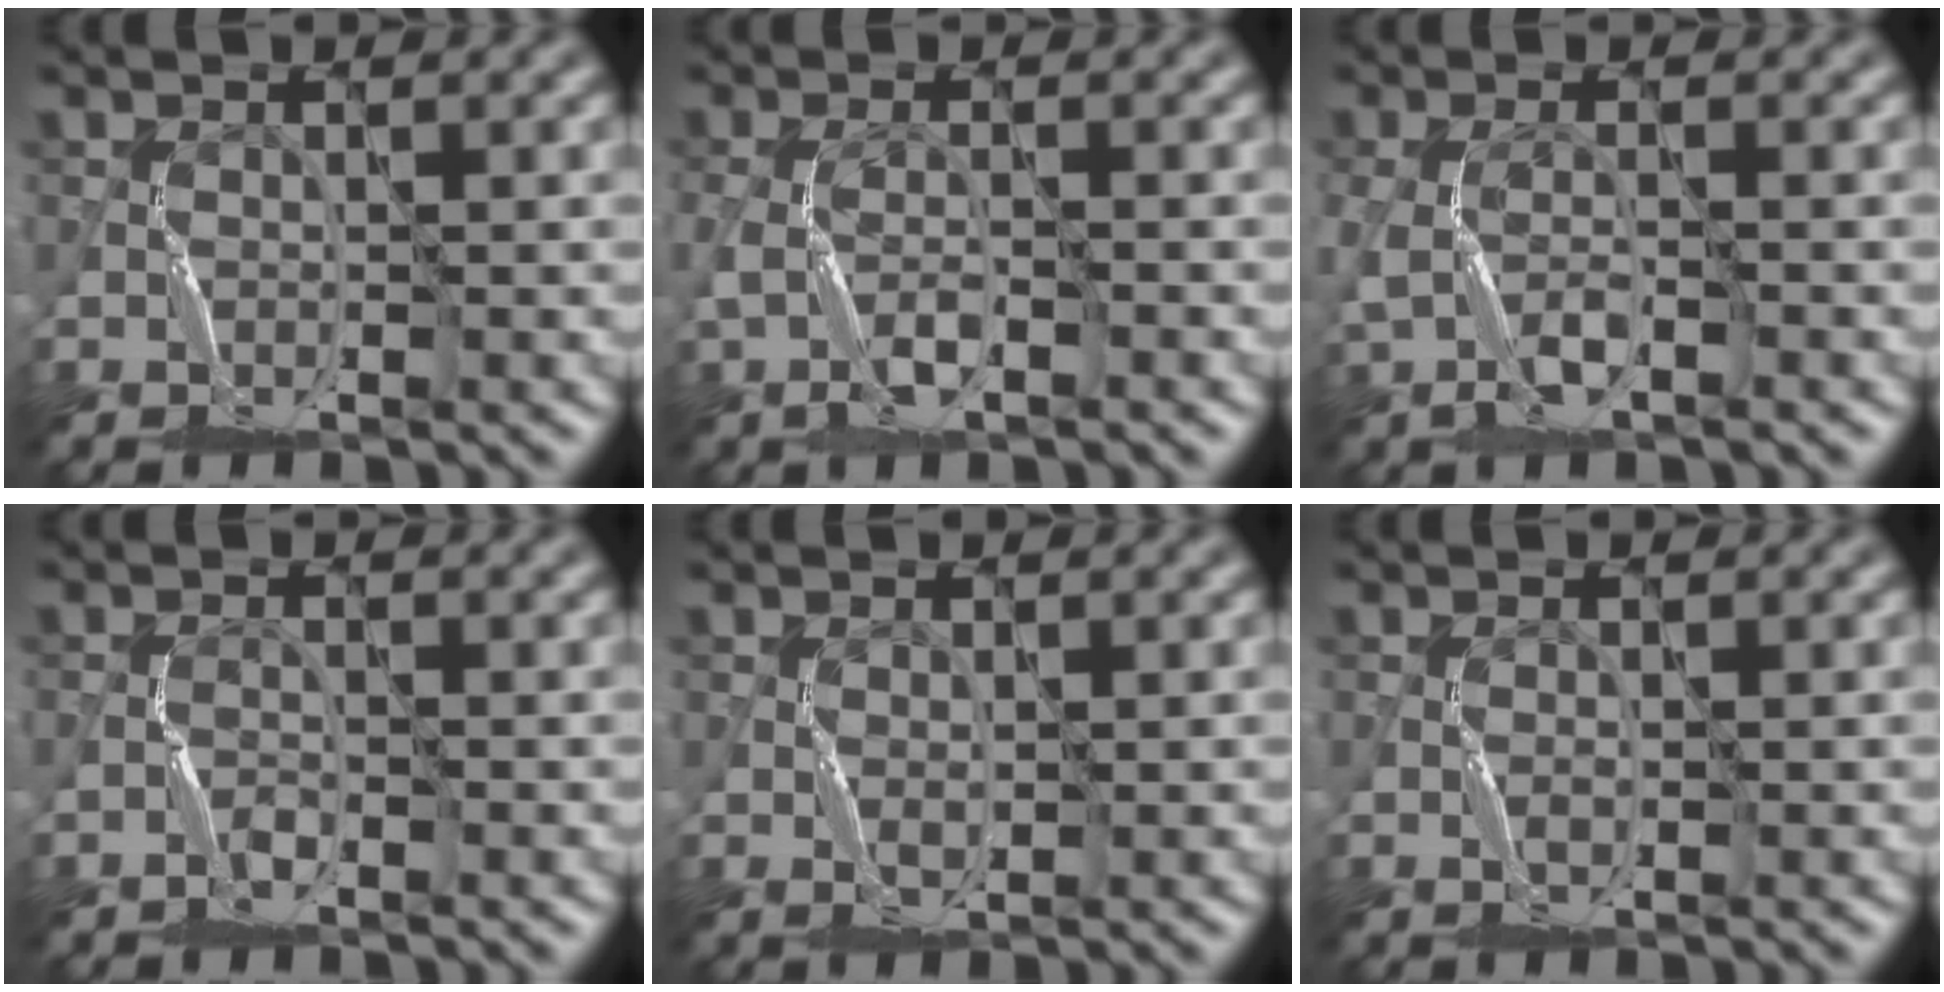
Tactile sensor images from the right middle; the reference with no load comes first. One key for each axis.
{"total": 3.1, "fx": -1.1, "fy": 1.1, "fz": 2.6, "tx": -0.067, "ty": -0.003, "tz": -0.028}
{"total": 3.0, "fx": -0.8, "fy": 1.0, "fz": 2.7, "tx": -0.070, "ty": -0.005, "tz": -0.021}
{"total": 0.8, "fx": -0.7, "fy": 0.1, "fz": 0.4, "tx": -0.008, "ty": 0.006, "tz": -0.016}
{"total": 0.9, "fx": 0.1, "fy": 0.5, "fz": 0.8, "tx": -0.016, "ty": 0.000, "tz": 0.003}
{"total": 0.6, "fx": -0.2, "fy": 0.2, "fz": 0.5, "tx": -0.013, "ty": 0.001, "tz": -0.003}